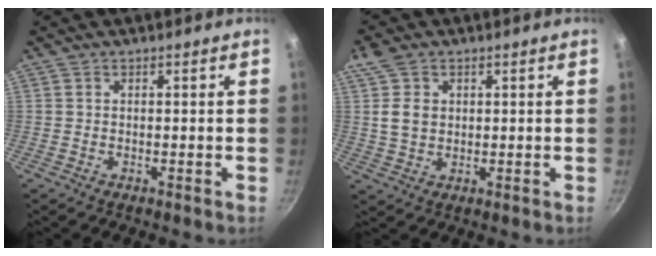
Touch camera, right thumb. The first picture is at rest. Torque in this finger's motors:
{"motor_torque": [-0.71, 1.25, 0.11, -0.10, 0.09]}